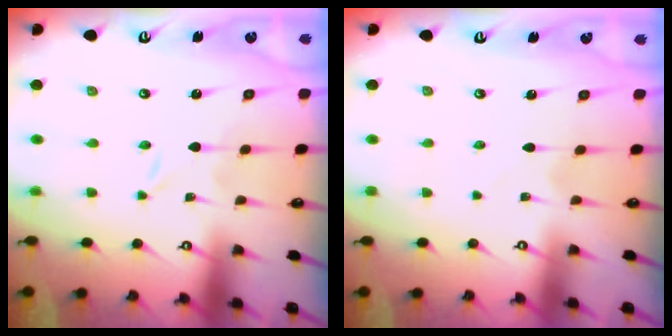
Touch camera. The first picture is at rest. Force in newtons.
{"total": 1.8, "press": 1.7, "slide": 0.3}